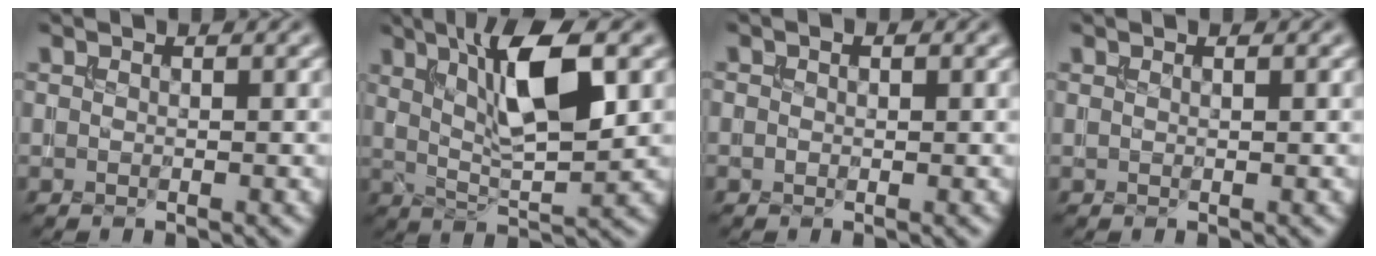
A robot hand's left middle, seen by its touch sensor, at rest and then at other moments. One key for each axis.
{"total": 8.2, "fx": 2.6, "fy": 2.3, "fz": 7.5, "tx": -0.123, "ty": -0.003, "tz": 0.050}
{"total": 0.7, "fx": 0.1, "fy": 0.5, "fz": 0.6, "tx": -0.002, "ty": 0.002, "tz": 0.005}
{"total": 0.9, "fx": 0.5, "fy": 0.4, "fz": 0.7, "tx": 0.003, "ty": -0.002, "tz": 0.003}